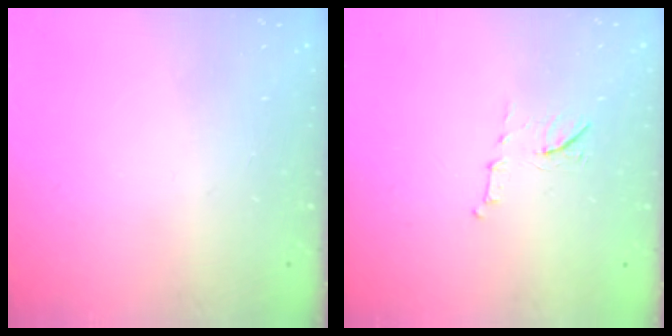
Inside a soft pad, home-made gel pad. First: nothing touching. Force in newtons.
{"total": 7.2, "press": 7.0, "slide": 1.5}